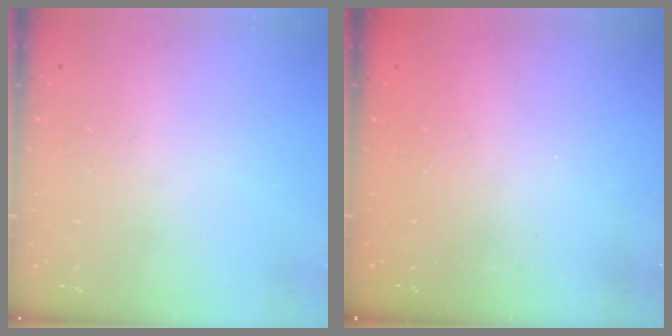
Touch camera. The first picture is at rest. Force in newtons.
{"total": 2.3, "press": 2.2, "slide": 0.8}